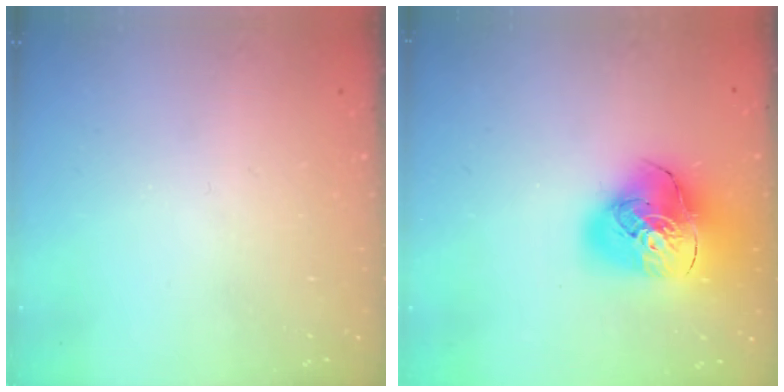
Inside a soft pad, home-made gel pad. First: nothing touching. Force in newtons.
{"total": 20.4, "press": 20.2, "slide": 2.5}